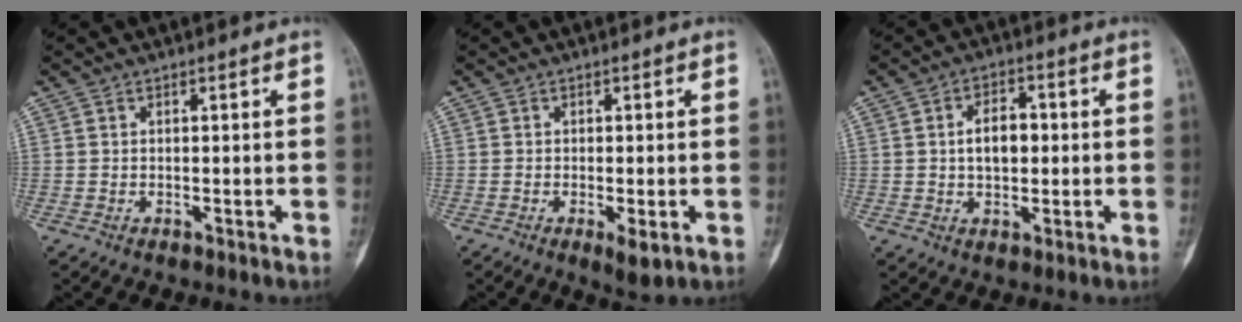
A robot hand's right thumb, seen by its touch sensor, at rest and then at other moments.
{"total": 3.0, "force": [-1.1, 0.9, 2.7], "torque": [-0.047, -0.009, -0.018]}
{"total": 6.3, "force": [0.3, 3.9, 5.0], "torque": [-0.069, 0.010, 0.002]}